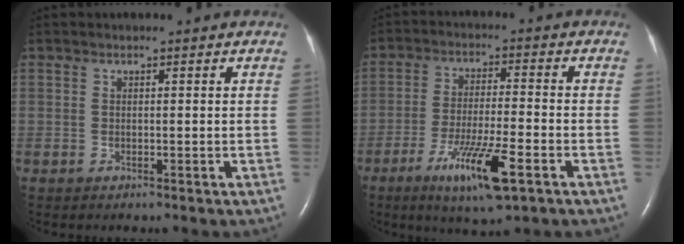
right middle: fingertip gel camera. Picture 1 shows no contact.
{"total": 10.7, "force": [-5.5, 1.1, 9.1], "torque": [-0.169, -0.024, -0.092]}